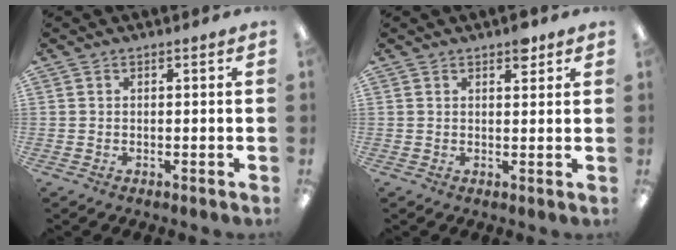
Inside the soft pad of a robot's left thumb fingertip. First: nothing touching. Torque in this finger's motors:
{"motor_torque": [0.56, 0.14, 0.33, -0.61, 0.00]}